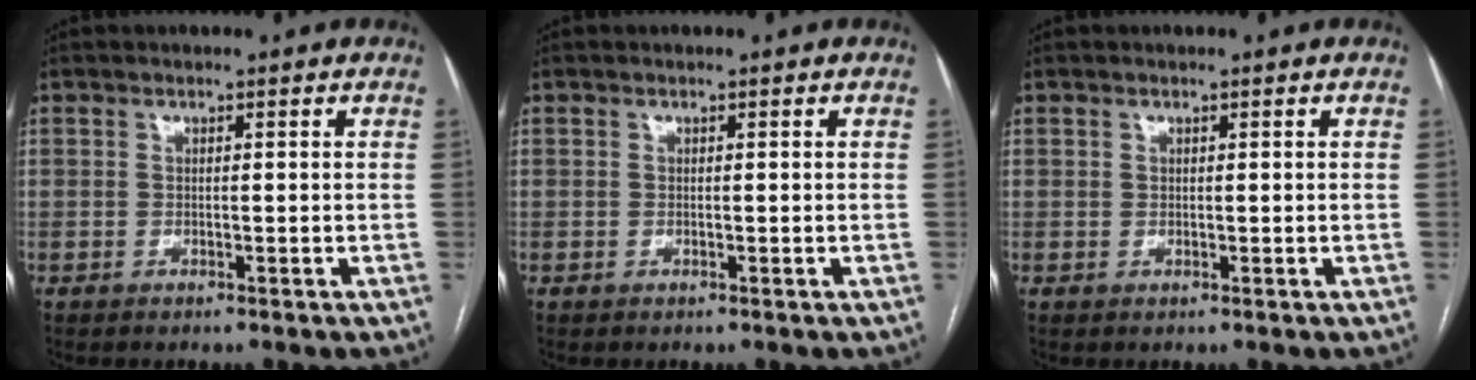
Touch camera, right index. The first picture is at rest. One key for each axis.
{"total": 0.0}
{"total": 0.0}